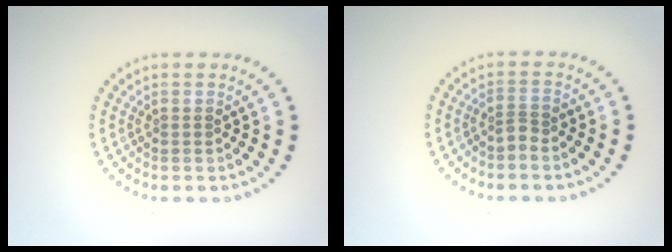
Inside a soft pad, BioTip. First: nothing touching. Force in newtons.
{"total": 1.1, "press": 0.8, "slide": 0.8}